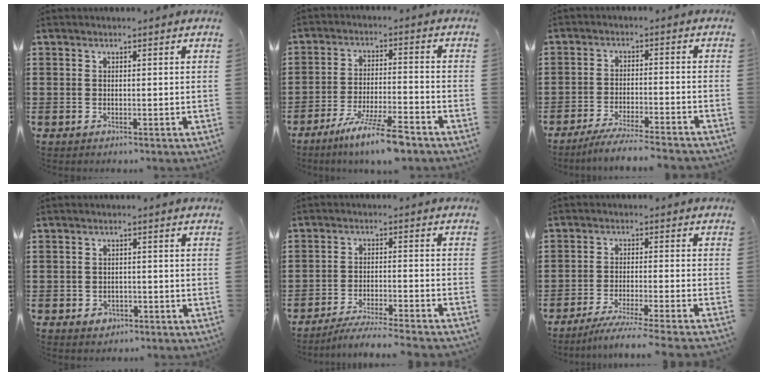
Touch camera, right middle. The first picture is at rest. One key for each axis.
{"total": 8.3, "fx": -6.3, "fy": 0.4, "fz": 5.4, "tx": -0.101, "ty": -0.009, "tz": -0.116}
{"total": 4.6, "fx": -4.3, "fy": -0.2, "fz": 1.7, "tx": -0.036, "ty": -0.010, "tz": -0.084}
{"total": 1.4, "fx": -0.8, "fy": 1.0, "fz": 0.6, "tx": -0.015, "ty": 0.001, "tz": -0.019}
{"total": 4.8, "fx": -4.5, "fy": -0.3, "fz": 1.5, "tx": -0.025, "ty": -0.008, "tz": -0.088}
{"total": 4.6, "fx": -4.0, "fy": -0.5, "fz": 2.1, "tx": -0.034, "ty": -0.013, "tz": -0.078}